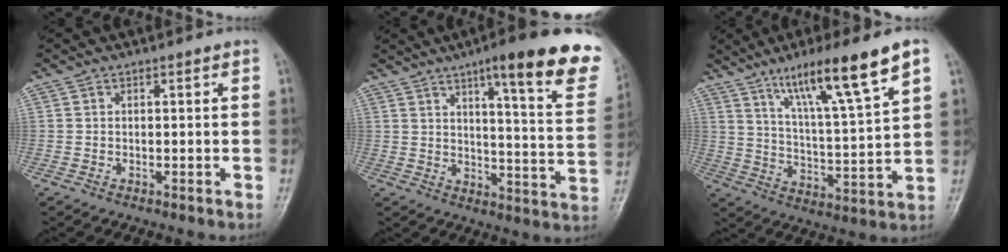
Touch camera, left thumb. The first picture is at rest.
{"total": 21.6, "force": [13.5, 3.9, 16.4], "torque": [-0.190, -0.056, 0.170]}
{"total": 16.4, "force": [9.7, 1.3, 13.1], "torque": [-0.216, -0.041, 0.167]}